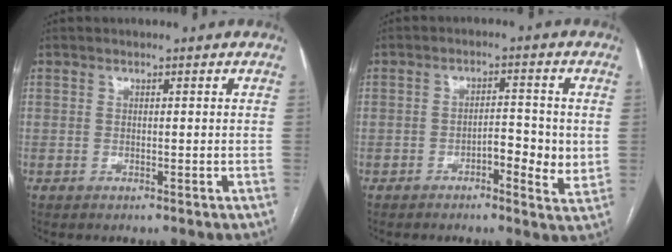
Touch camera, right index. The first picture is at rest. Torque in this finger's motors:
{"motor_torque": [0.22, 0.01, 0.12, 0.03]}